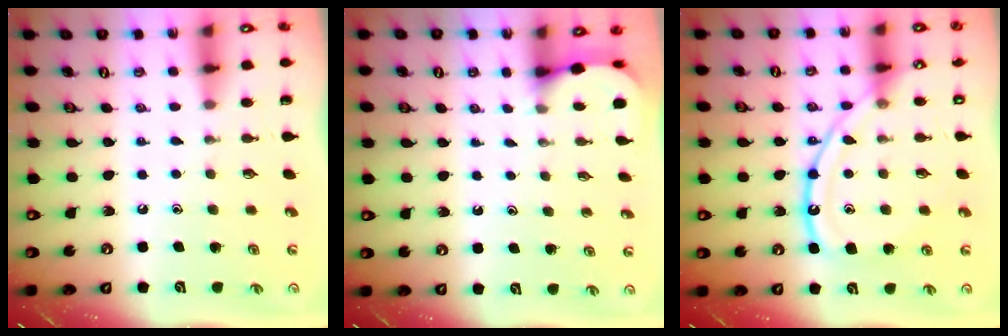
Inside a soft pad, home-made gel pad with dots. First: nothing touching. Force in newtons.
{"total": 2.6, "press": 2.6, "slide": 0.2}
{"total": 14.3, "press": 14.2, "slide": 1.3}